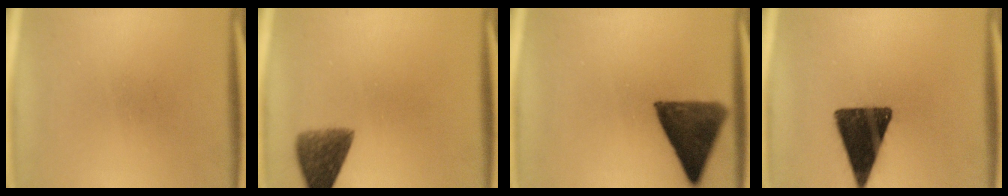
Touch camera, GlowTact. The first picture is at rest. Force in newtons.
{"total": 6.7}
{"total": 11.6}
{"total": 14.9}